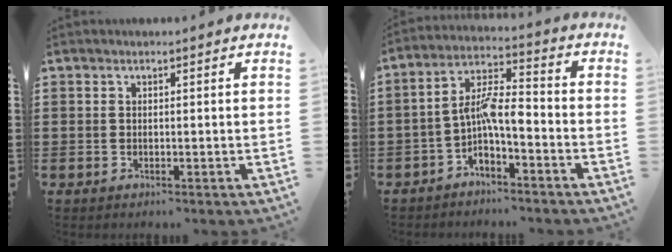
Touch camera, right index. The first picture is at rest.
{"total": 6.6, "force": [-2.4, 2.4, 5.7], "torque": [-0.119, 0.006, -0.049]}